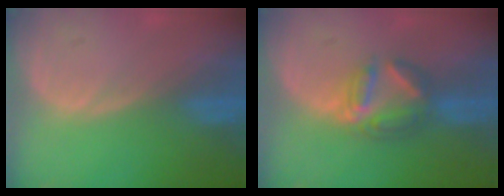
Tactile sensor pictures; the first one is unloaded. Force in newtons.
{"total": 6.1, "press": 5.4, "slide": 2.7}